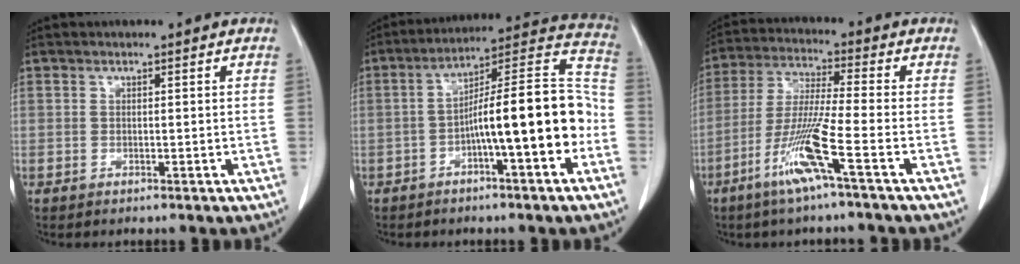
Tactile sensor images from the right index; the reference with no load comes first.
{"total": 16.3, "force": [-4.2, 1.7, 15.6], "torque": [-0.237, 0.037, -0.064]}
{"total": 10.4, "force": [-5.1, -1.1, 9.0], "torque": [-0.184, -0.014, -0.102]}